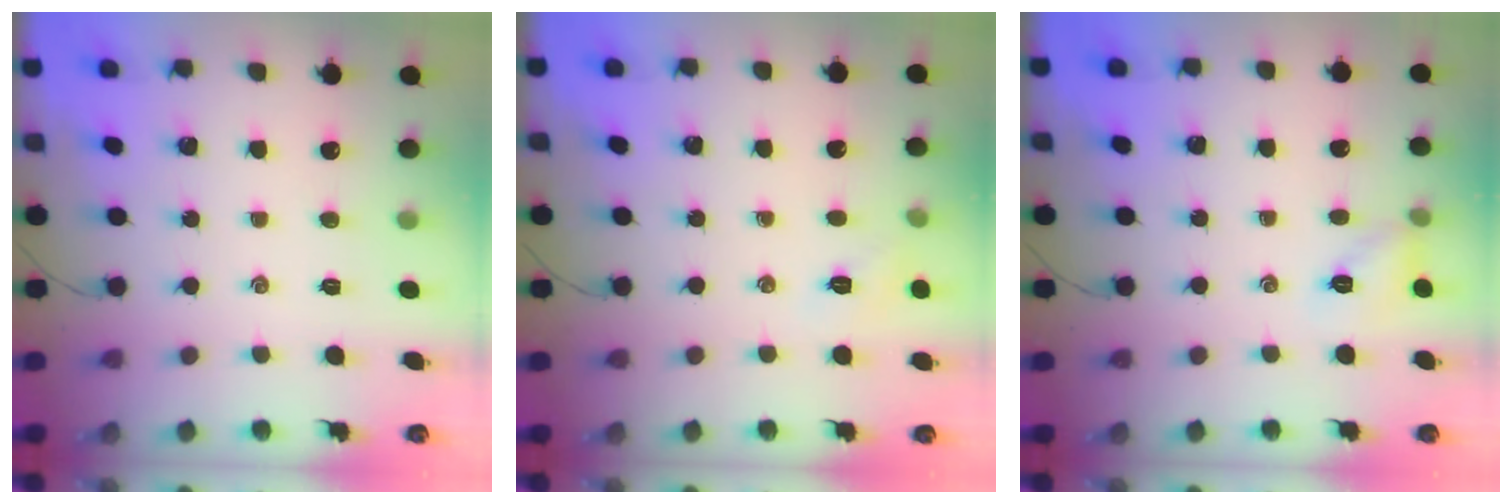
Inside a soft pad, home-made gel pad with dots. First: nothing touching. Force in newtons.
{"total": 5.1, "press": 5.0, "slide": 1.3}
{"total": 7.2, "press": 7.1, "slide": 0.9}